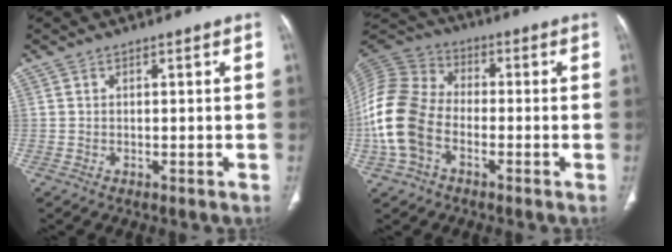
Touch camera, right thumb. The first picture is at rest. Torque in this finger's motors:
{"motor_torque": [-0.10, 0.81, 1.82, -0.61, 0.55]}